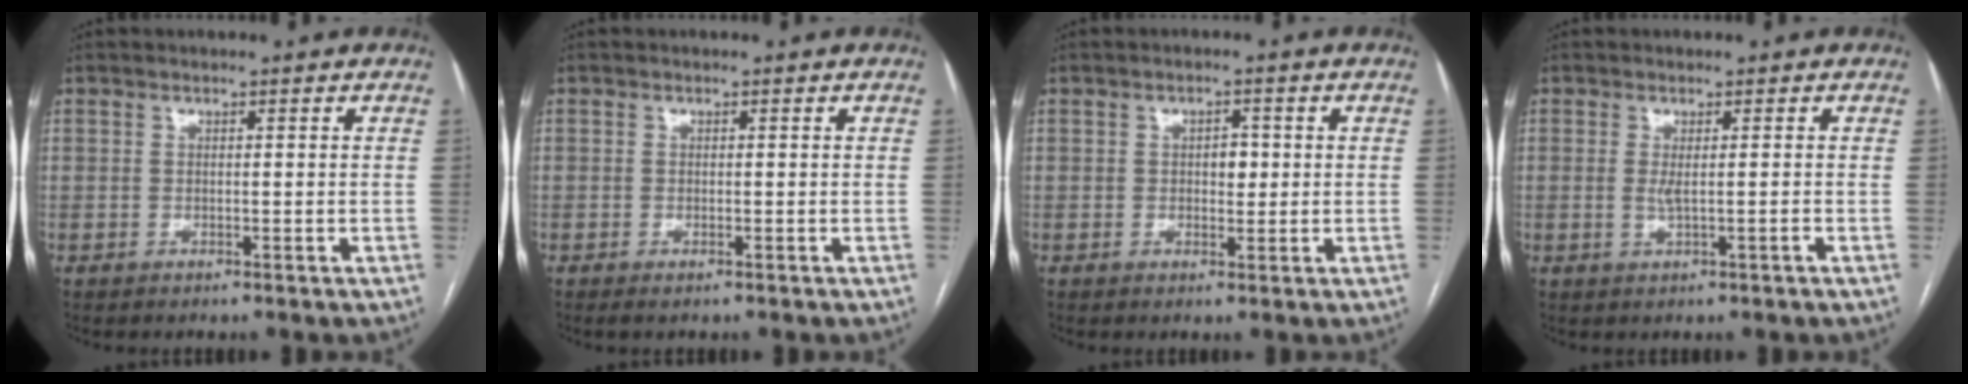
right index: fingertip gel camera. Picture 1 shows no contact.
{"total": 0.8, "force": [-0.5, 0.1, 0.6], "torque": [-0.012, -0.003, -0.006]}
{"total": 2.5, "force": [0.2, 1.5, 2.0], "torque": [-0.027, 0.005, 0.003]}
{"total": 1.9, "force": [-0.2, 0.0, 1.9], "torque": [-0.038, -0.003, -0.002]}